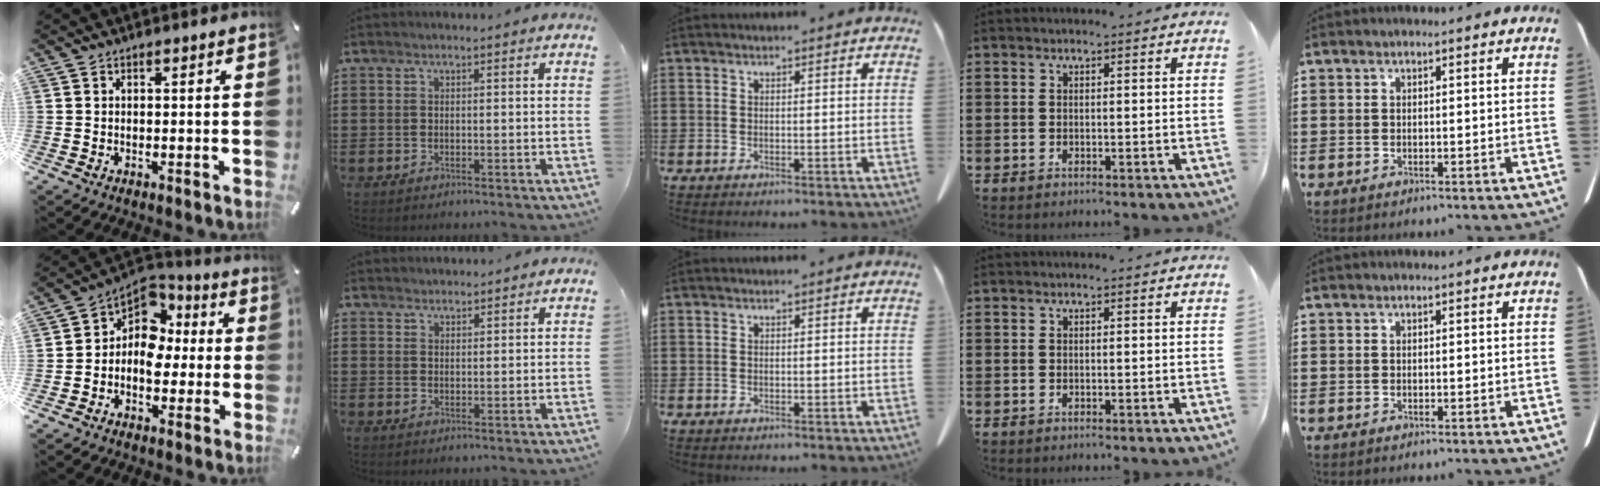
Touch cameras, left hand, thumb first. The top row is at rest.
{"thumb": {"total": 9.6, "force": [-0.7, 8.6, 4.2], "torque": [-0.080, -0.005, -0.014]}, "index": {"total": 1.9, "force": [1.9, 0.4, -0.2], "torque": [-0.002, 0.001, 0.039]}}